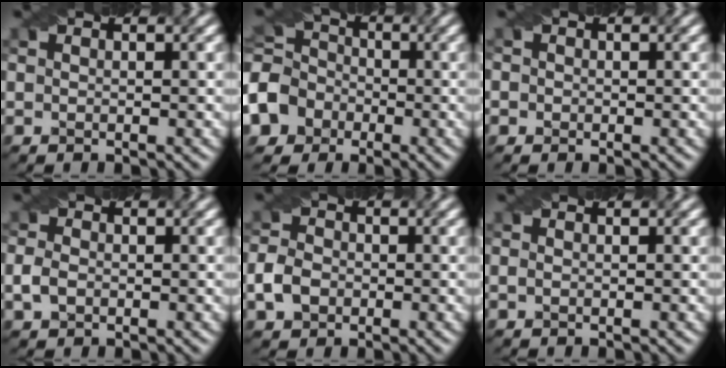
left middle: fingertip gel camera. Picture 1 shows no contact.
{"total": 7.1, "force": [-3.1, 5.8, 2.6], "torque": [-0.054, 0.001, -0.066]}
{"total": 0.8, "force": [-0.3, 0.7, -0.1], "torque": [0.011, -0.002, -0.009]}
{"total": 1.9, "force": [-0.7, 1.5, 1.0], "torque": [-0.020, -0.003, -0.014]}
{"total": 3.0, "force": [-1.2, 2.4, 1.3], "torque": [-0.026, 0.000, -0.025]}
{"total": 0.0}